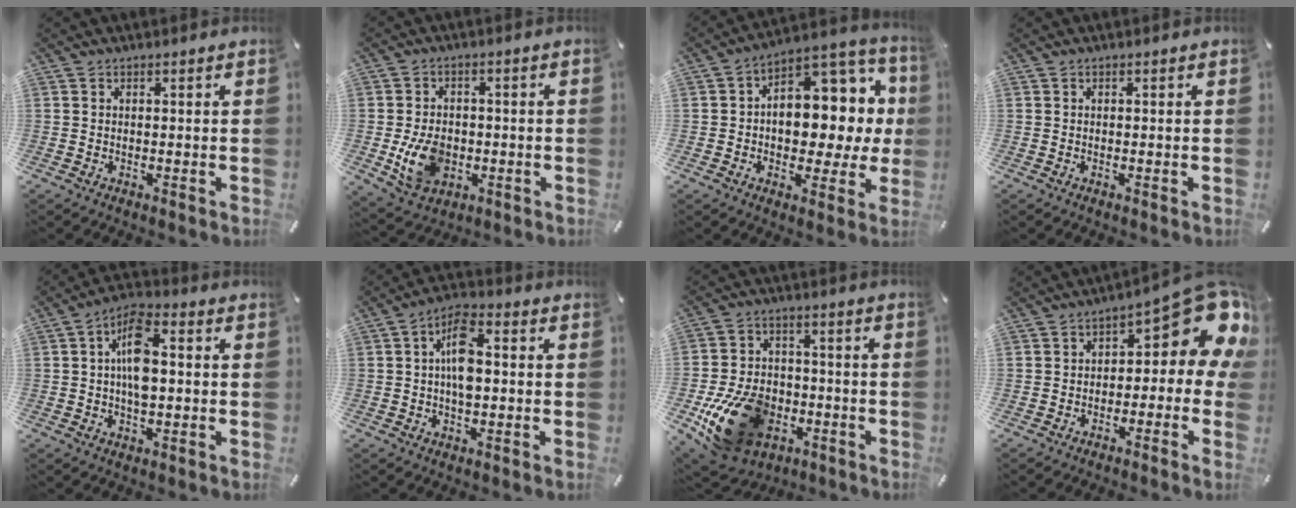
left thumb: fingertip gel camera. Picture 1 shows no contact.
{"total": 9.8, "force": [-1.8, 7.5, 6.0], "torque": [-0.130, 0.002, -0.033]}
{"total": 12.1, "force": [1.8, 8.7, 8.2], "torque": [-0.095, -0.032, 0.037]}
{"total": 0.0}
{"total": 9.2, "force": [0.2, 4.6, 7.9], "torque": [-0.148, 0.011, 0.002]}
{"total": 8.0, "force": [-0.1, 4.1, 6.9], "torque": [-0.122, 0.013, 0.000]}
{"total": 19.4, "force": [-7.4, 13.6, 11.6], "torque": [-0.215, 0.043, -0.113]}
{"total": 13.6, "force": [5.3, 6.2, 10.8], "torque": [-0.131, -0.048, 0.084]}